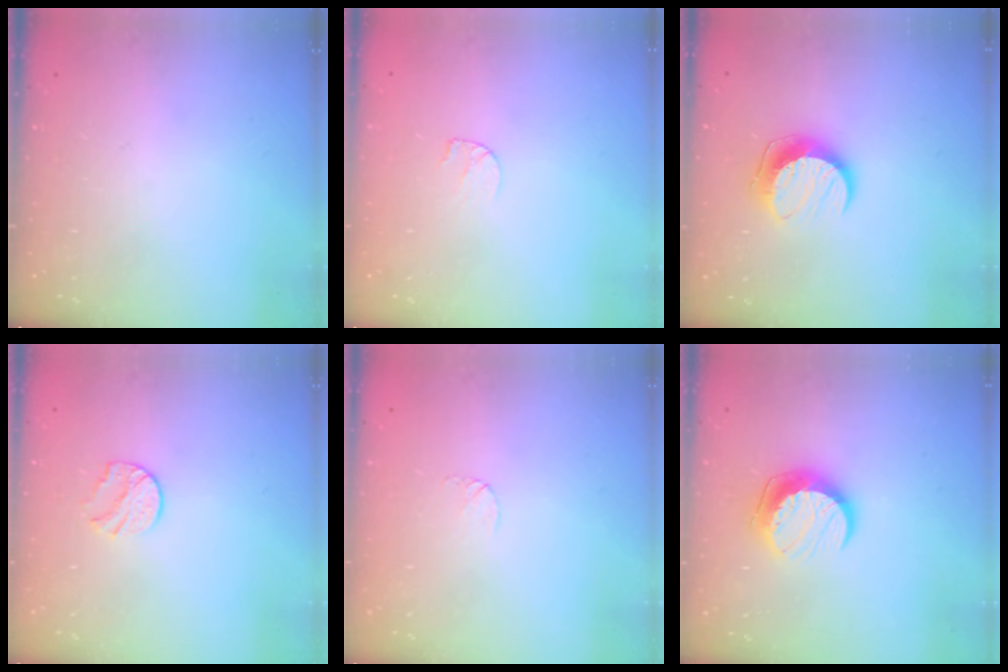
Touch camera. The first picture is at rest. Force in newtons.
{"total": 3.8, "press": 3.8, "slide": 0.4}
{"total": 10.0, "press": 10.0, "slide": 0.1}
{"total": 6.4, "press": 6.3, "slide": 0.6}
{"total": 4.0, "press": 4.0, "slide": 0.3}
{"total": 10.2, "press": 10.2, "slide": 0.7}